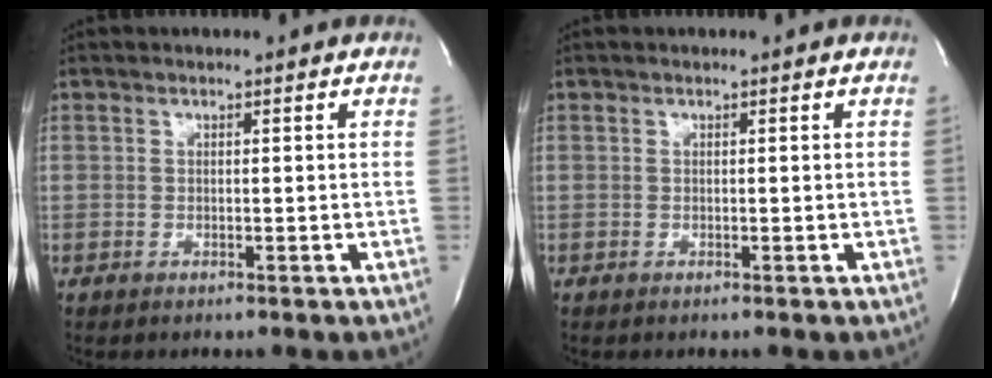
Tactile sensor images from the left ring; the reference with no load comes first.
{"total": 0.0}